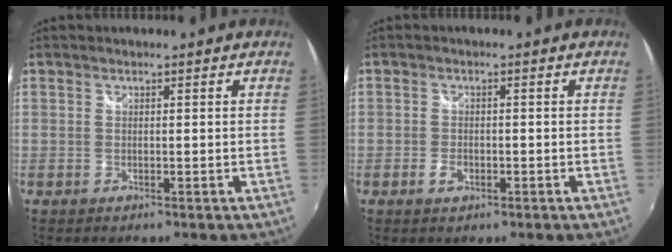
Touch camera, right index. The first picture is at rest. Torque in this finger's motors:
{"motor_torque": [0.22, -0.02, 0.08, 0.01]}